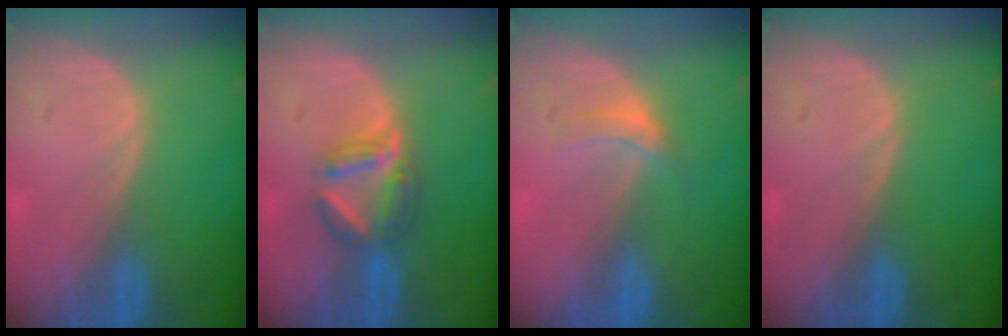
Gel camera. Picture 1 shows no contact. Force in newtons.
{"total": 5.9, "press": 5.4, "slide": 2.3}
{"total": 2.9, "press": 2.5, "slide": 1.5}
{"total": 0.0}